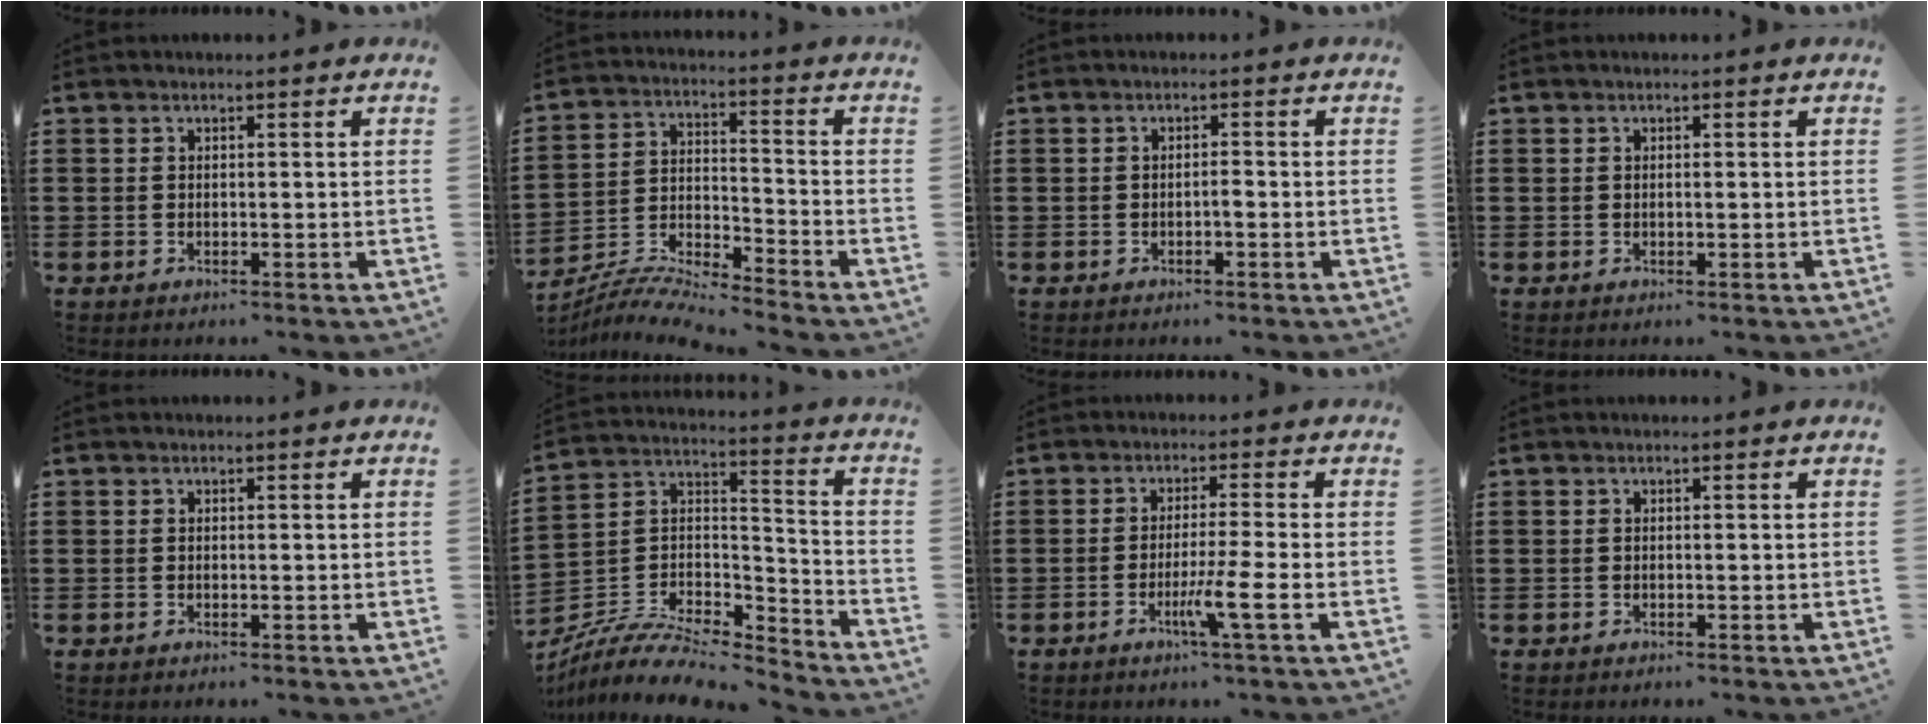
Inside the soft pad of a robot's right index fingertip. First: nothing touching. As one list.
[{"total": 6.9, "force": [-6.7, -0.1, 1.4], "torque": [-0.036, -0.006, -0.138]}, {"total": 1.2, "force": [-0.5, 0.3, 1.0], "torque": [-0.021, -0.002, -0.008]}, {"total": 0.0}, {"total": 0.0}, {"total": 8.4, "force": [-6.9, 3.1, 3.6], "torque": [-0.076, 0.006, -0.136]}, {"total": 5.9, "force": [-2.3, -0.5, 5.4], "torque": [-0.094, -0.020, -0.041]}, {"total": 0.0}]